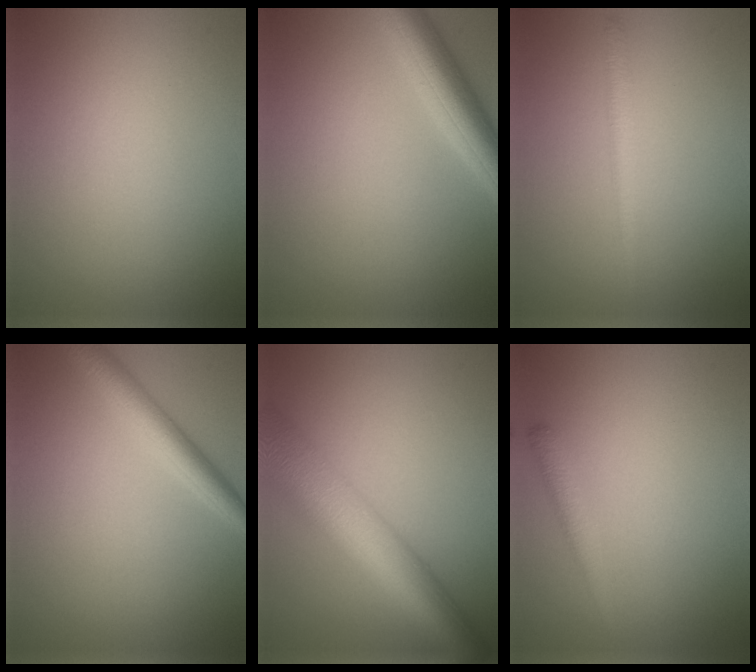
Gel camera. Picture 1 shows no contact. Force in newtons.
{"total": 5.3, "press": 5.3, "slide": 0.3}
{"total": 1.7, "press": 1.7, "slide": 0.1}
{"total": 3.3, "press": 3.3, "slide": 0.1}
{"total": 10.5, "press": 10.5, "slide": 0.5}
{"total": 1.7, "press": 1.7, "slide": 0.1}